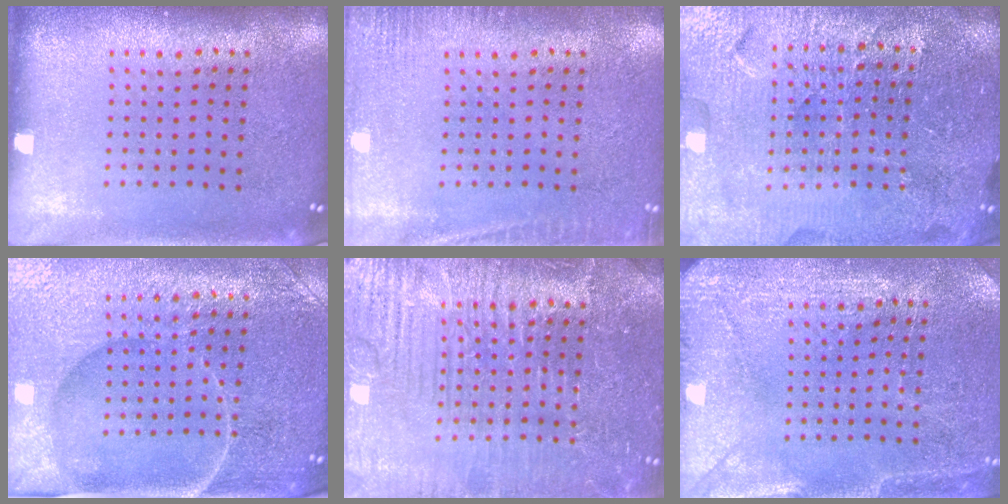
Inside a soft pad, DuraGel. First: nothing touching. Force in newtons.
{"total": 2.4, "press": 2.4, "slide": 0.4}
{"total": 5.1, "press": 4.7, "slide": 1.9}
{"total": 4.7, "press": 4.3, "slide": 1.9}
{"total": 4.6, "press": 4.6, "slide": 0.6}
{"total": 2.9, "press": 2.8, "slide": 0.7}